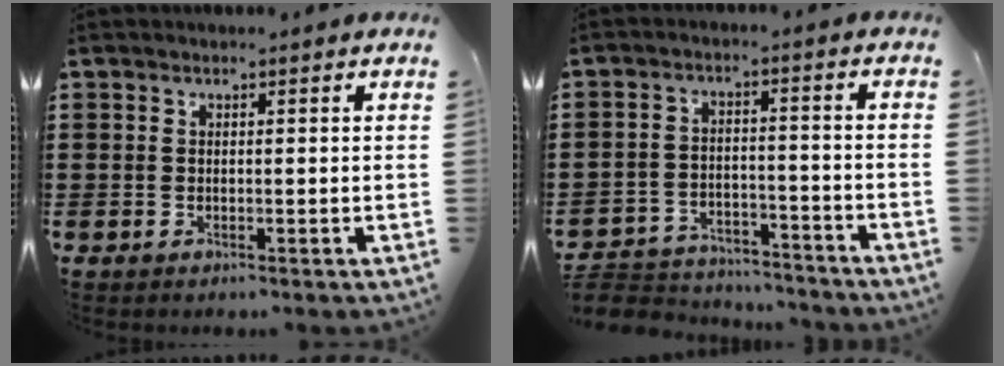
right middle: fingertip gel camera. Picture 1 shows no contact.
{"total": 4.7, "force": [-4.6, 0.9, 0.1], "torque": [-0.011, 0.008, -0.097]}